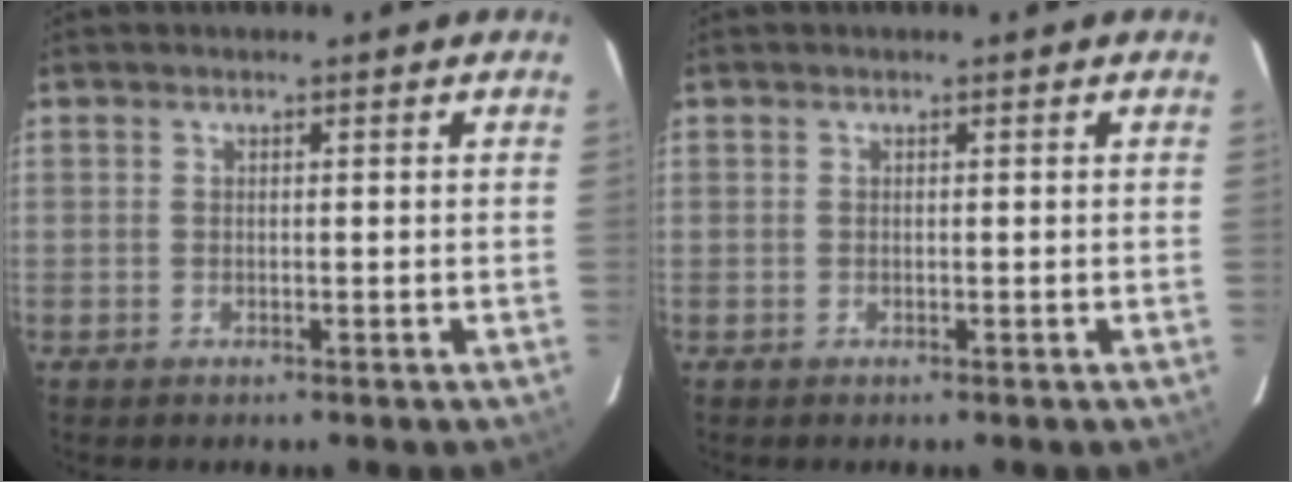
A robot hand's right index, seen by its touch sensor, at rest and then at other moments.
{"total": 0.0}